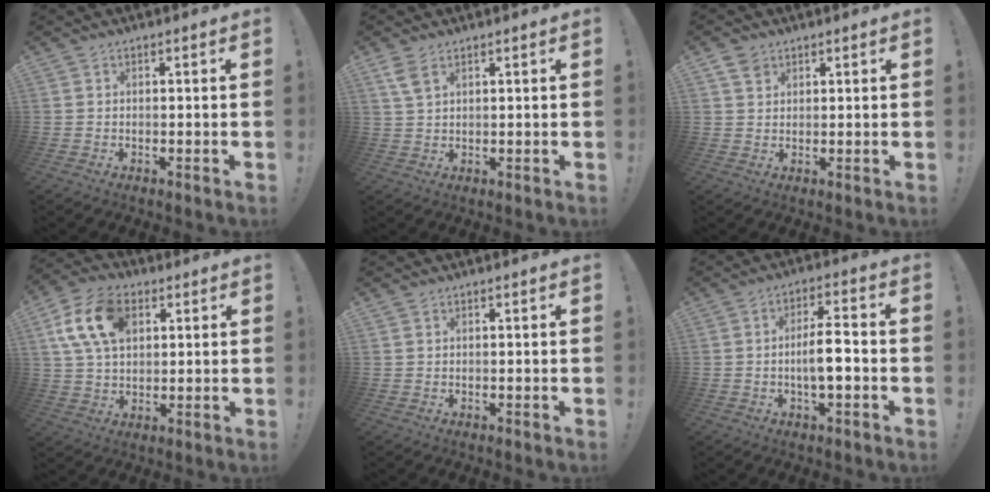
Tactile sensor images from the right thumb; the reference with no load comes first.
{"total": 4.5, "force": [2.5, 2.0, 3.1], "torque": [-0.065, -0.004, 0.049]}
{"total": 3.4, "force": [2.2, 2.2, 1.3], "torque": [-0.024, -0.005, 0.042]}
{"total": 15.9, "force": [5.6, 10.5, 10.6], "torque": [-0.192, 0.000, 0.109]}
{"total": 0.0}
{"total": 7.8, "force": [-1.7, 2.0, 7.4], "torque": [-0.139, 0.008, -0.036]}